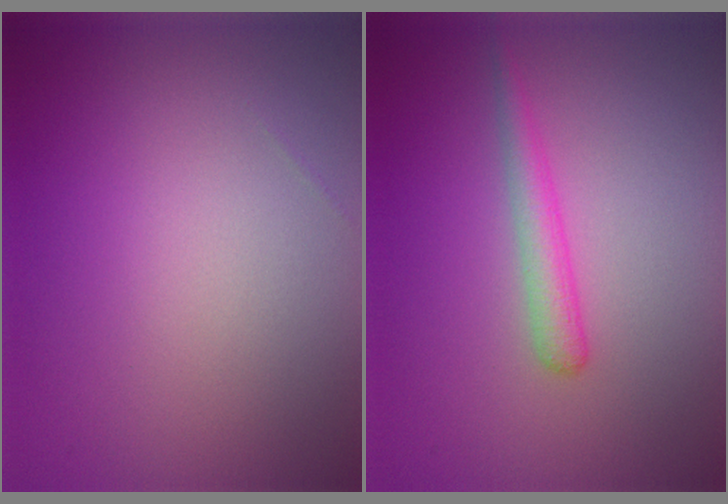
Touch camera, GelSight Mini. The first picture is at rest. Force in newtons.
{"total": 2.0, "press": 1.9, "slide": 0.1}